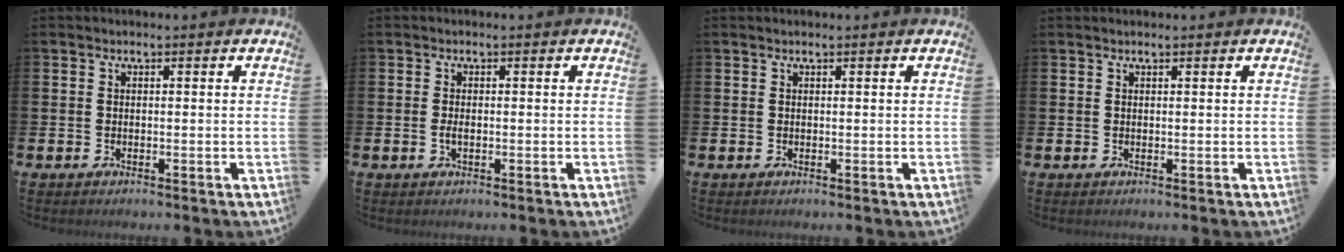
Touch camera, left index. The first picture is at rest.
{"total": 1.2, "force": [-0.2, 0.5, 1.0], "torque": [-0.023, 0.003, -0.005]}
{"total": 0.0}
{"total": 0.0}